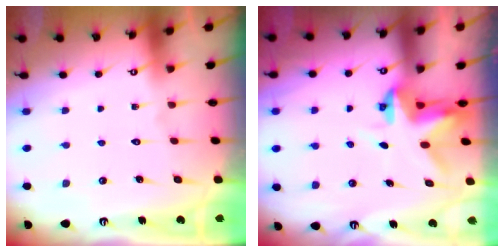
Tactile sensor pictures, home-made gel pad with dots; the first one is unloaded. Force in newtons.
{"total": 4.8, "press": 4.8, "slide": 0.4}